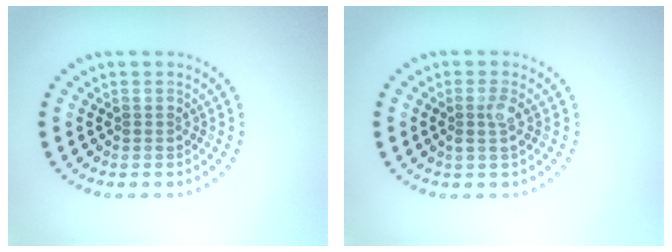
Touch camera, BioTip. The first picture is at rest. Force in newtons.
{"total": 1.5, "press": 1.3, "slide": 0.8}